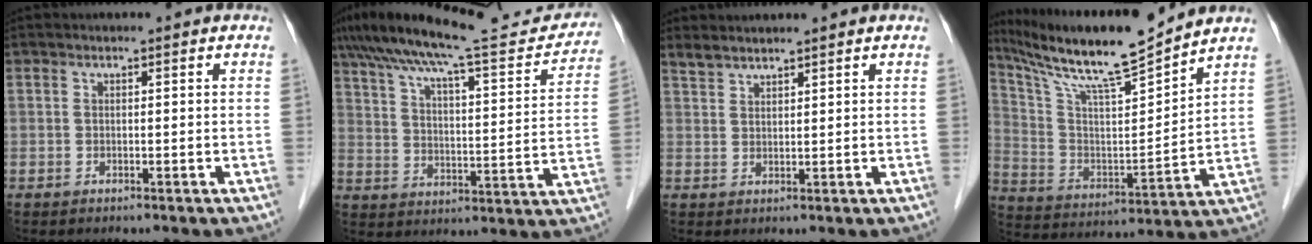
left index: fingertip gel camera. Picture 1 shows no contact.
{"total": 22.5, "force": [19.6, 3.2, 10.7], "torque": [-0.179, 0.009, 0.275]}
{"total": 2.2, "force": [2.2, 0.1, 0.3], "torque": [-0.011, 0.011, 0.047]}
{"total": 16.6, "force": [14.4, 0.0, 8.2], "torque": [-0.158, 0.006, 0.257]}